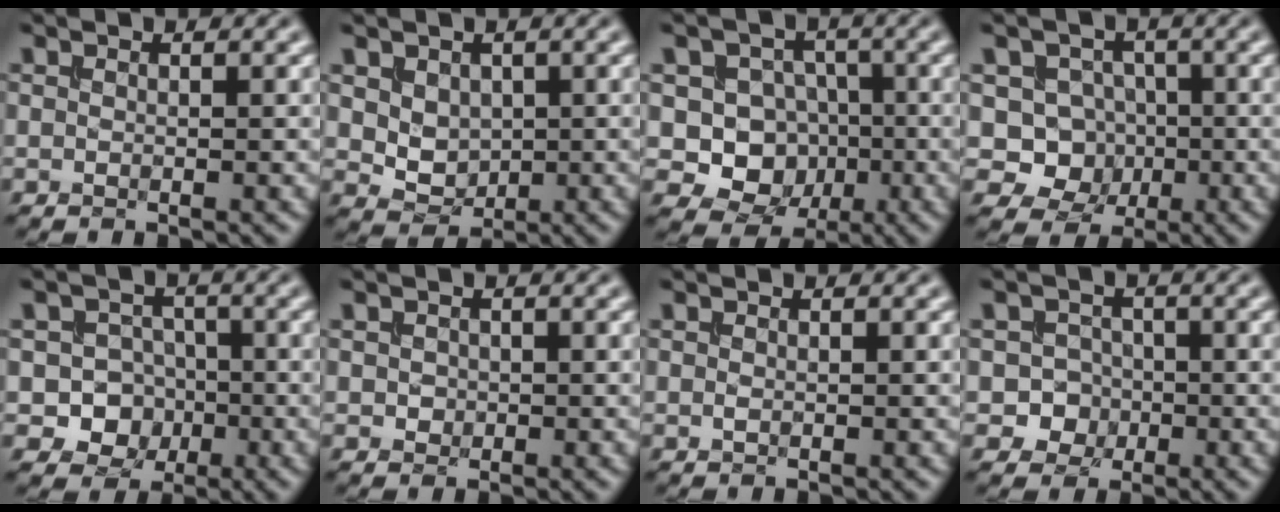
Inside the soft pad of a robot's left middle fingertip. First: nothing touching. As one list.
[{"total": 2.6, "force": [0.6, 2.0, 1.5], "torque": [-0.033, -0.008, 0.012]}, {"total": 7.5, "force": [-0.9, 6.9, 2.8], "torque": [-0.040, 0.013, -0.037]}, {"total": 4.3, "force": [-0.2, 4.1, 1.4], "torque": [0.001, -0.002, -0.023]}, {"total": 5.3, "force": [-1.6, 4.7, 1.8], "torque": [-0.004, 0.006, -0.049]}, {"total": 0.8, "force": [0.0, 0.7, 0.3], "torque": [-0.005, -0.003, 0.000]}, {"total": 0.0}, {"total": 3.2, "force": [-1.1, 2.9, 0.7], "torque": [0.014, 0.005, -0.027]}]